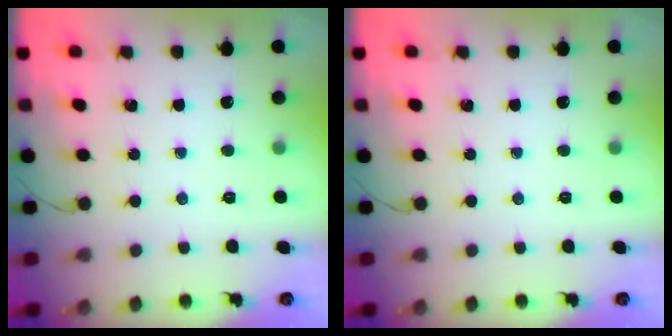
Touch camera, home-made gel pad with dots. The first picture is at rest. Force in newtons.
{"total": 0.0}